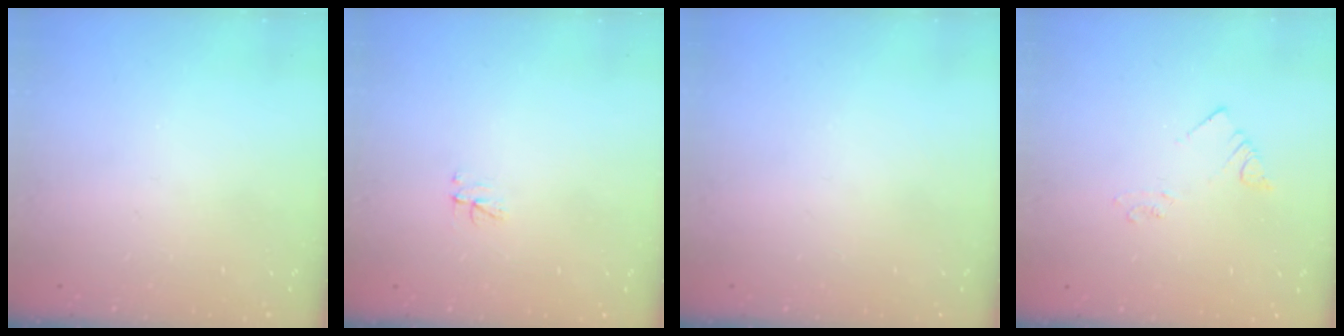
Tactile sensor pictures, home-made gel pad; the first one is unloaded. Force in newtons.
{"total": 2.9, "press": 2.9, "slide": 0.4}
{"total": 0.0}
{"total": 2.1, "press": 2.1, "slide": 0.1}